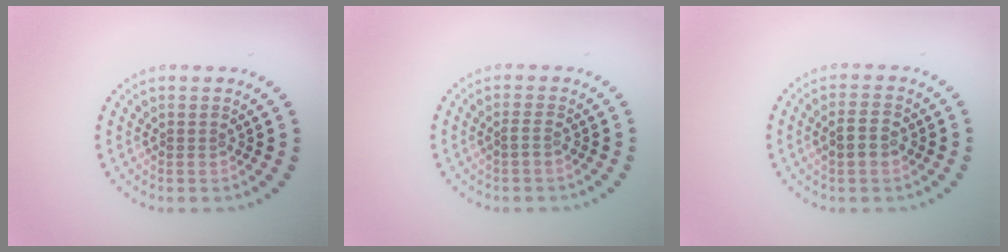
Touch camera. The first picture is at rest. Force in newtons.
{"total": 0.6, "press": 0.3, "slide": 0.6}
{"total": 2.6, "press": 2.6, "slide": 0.6}